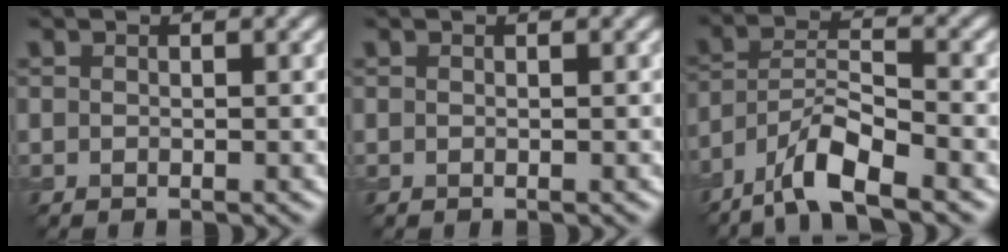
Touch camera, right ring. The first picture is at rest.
{"total": 0.0}
{"total": 6.9, "force": [-4.9, 1.7, 4.6], "torque": [-0.077, 0.007, -0.094]}